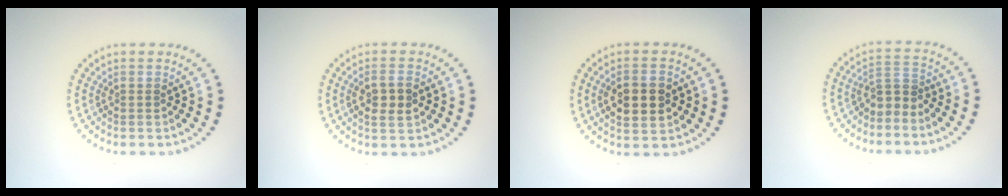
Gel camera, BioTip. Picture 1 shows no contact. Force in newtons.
{"total": 2.7, "press": 2.7, "slide": 0.6}
{"total": 4.5, "press": 4.5, "slide": 0.2}
{"total": 2.1, "press": 1.6, "slide": 1.3}